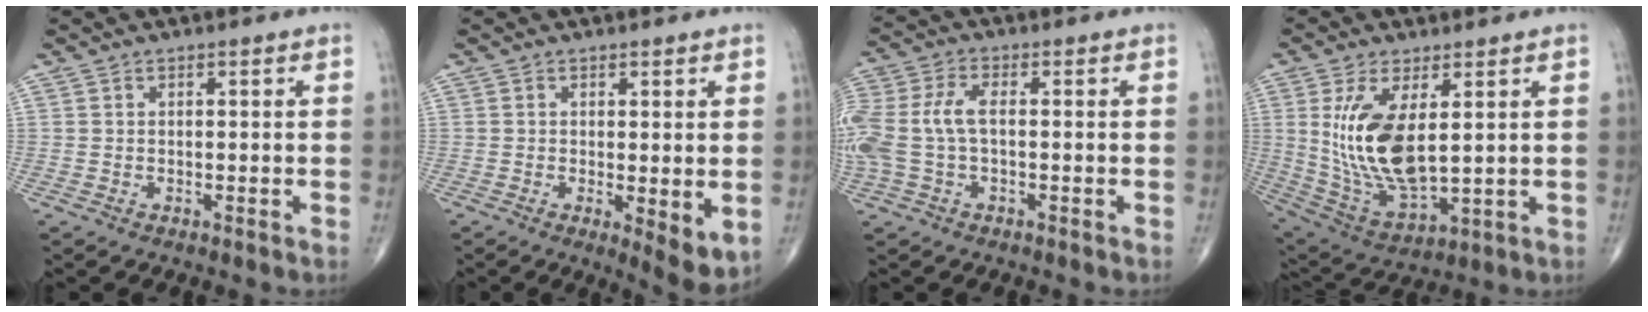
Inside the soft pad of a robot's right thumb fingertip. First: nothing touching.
{"total": 6.0, "force": [-0.7, 1.8, 5.7], "torque": [-0.084, -0.021, -0.010]}
{"total": 10.8, "force": [-0.5, 6.0, 9.0], "torque": [-0.237, 0.022, -0.008]}
{"total": 15.3, "force": [2.9, 6.7, 13.4], "torque": [-0.265, -0.024, 0.075]}